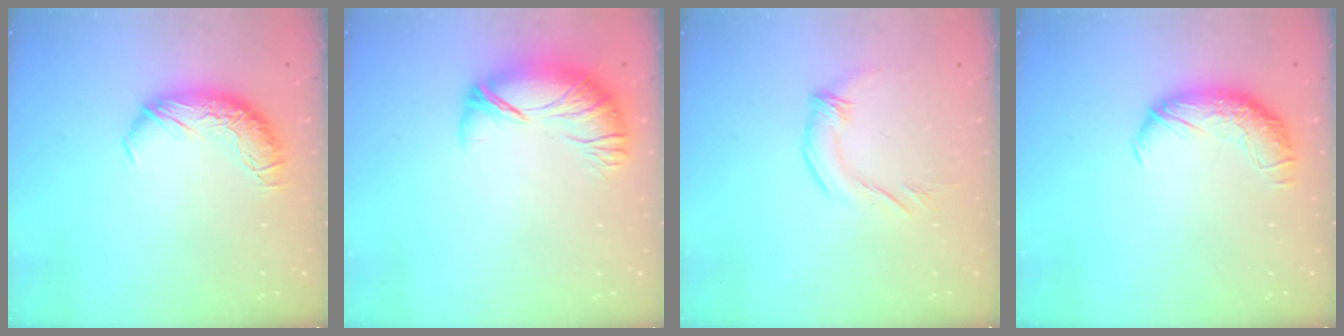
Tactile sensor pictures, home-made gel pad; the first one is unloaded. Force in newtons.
{"total": 3.2, "press": 2.3, "slide": 2.2}
{"total": 1.5, "press": 1.2, "slide": 0.8}
{"total": 1.6, "press": 0.6, "slide": 1.5}